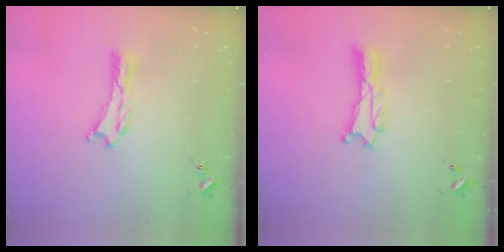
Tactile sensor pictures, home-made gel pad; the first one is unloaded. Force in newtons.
{"total": 0.9, "press": 0.9, "slide": 0.1}